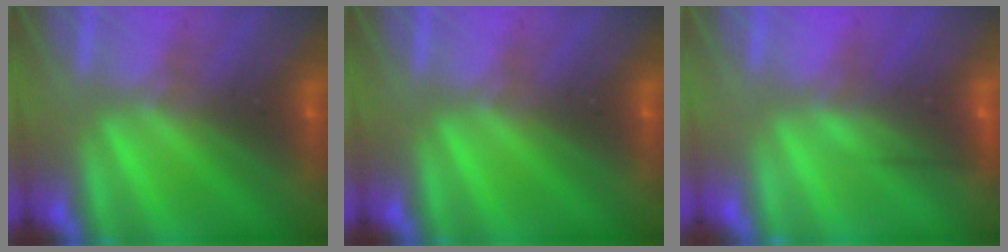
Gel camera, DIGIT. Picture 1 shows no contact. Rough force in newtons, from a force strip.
{"total": 0.0}
{"total": 3.1}